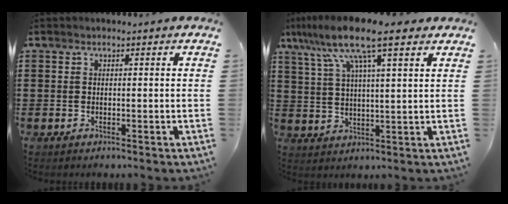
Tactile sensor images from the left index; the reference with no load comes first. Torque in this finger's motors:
{"motor_torque": [0.51, 0.48, 0.51, 0.04]}